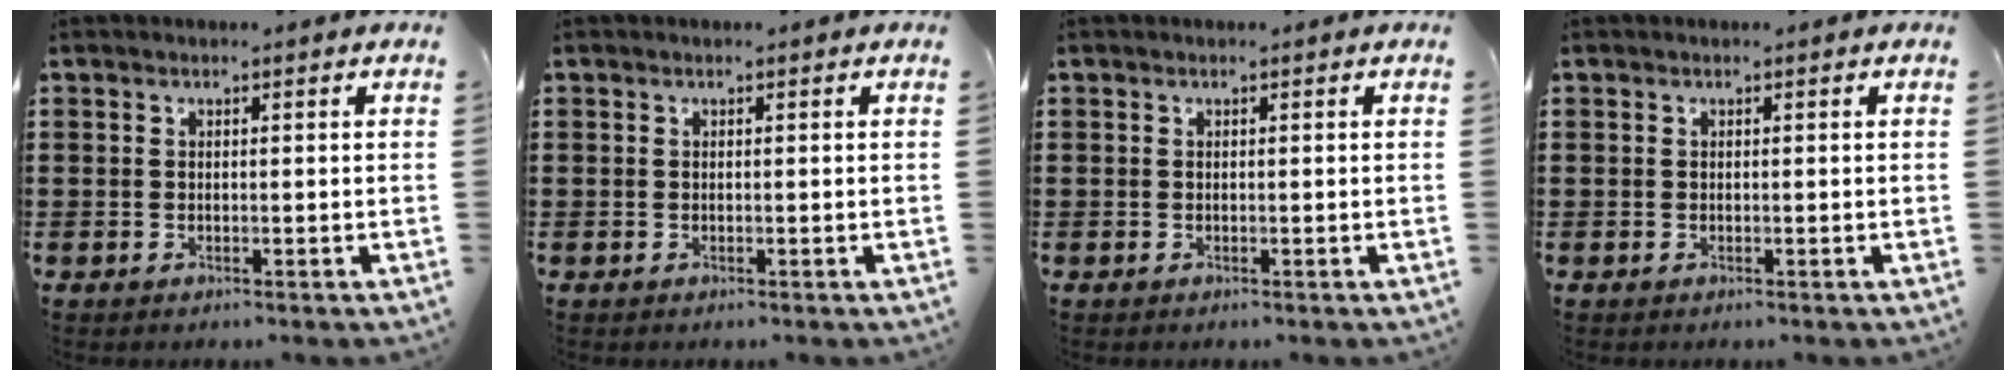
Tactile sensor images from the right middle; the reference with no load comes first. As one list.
[{"total": 0.0}, {"total": 0.0}, {"total": 0.0}]